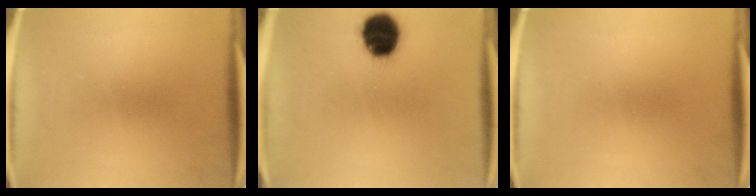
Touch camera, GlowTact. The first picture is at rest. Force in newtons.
{"total": 12.5}
{"total": 0.0}